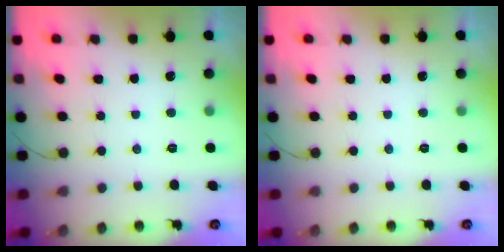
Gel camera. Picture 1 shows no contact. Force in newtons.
{"total": 0.0}